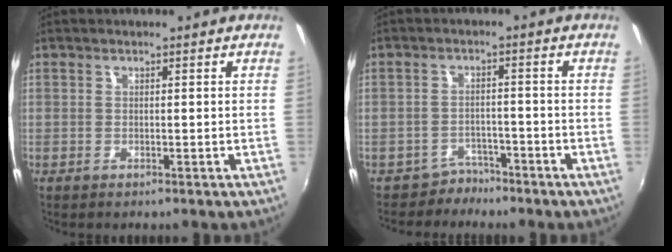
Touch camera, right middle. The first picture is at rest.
{"total": 3.5, "force": [-3.0, 1.9, -0.4], "torque": [0.002, 0.013, -0.048]}